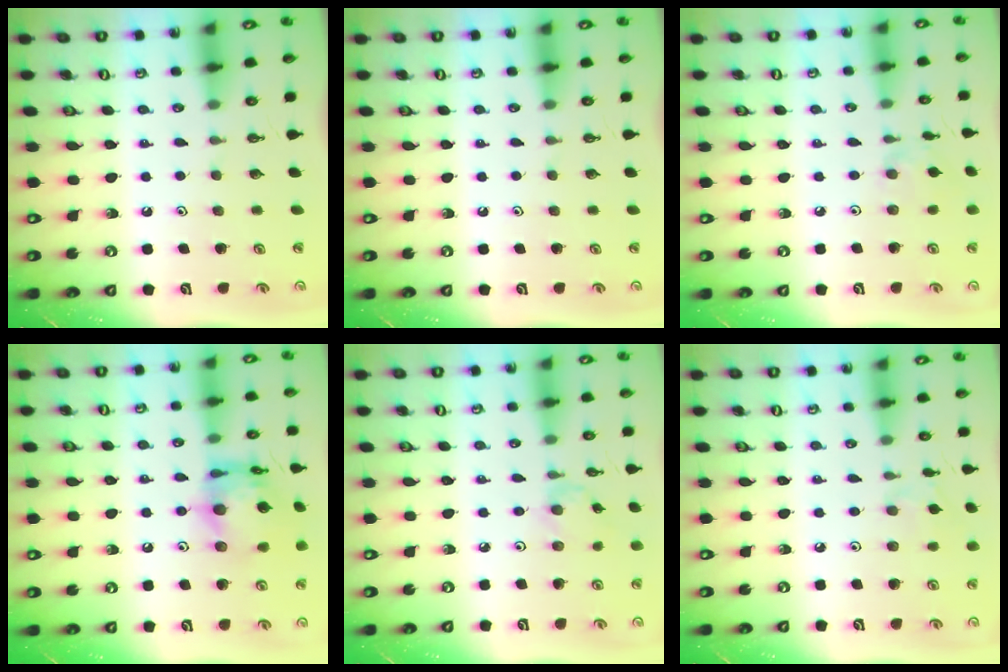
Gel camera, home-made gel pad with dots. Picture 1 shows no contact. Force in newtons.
{"total": 0.0}
{"total": 2.0, "press": 2.0, "slide": 0.4}
{"total": 16.0, "press": 15.9, "slide": 1.6}
{"total": 2.1, "press": 2.1, "slide": 0.4}
{"total": 3.4, "press": 3.4, "slide": 0.6}